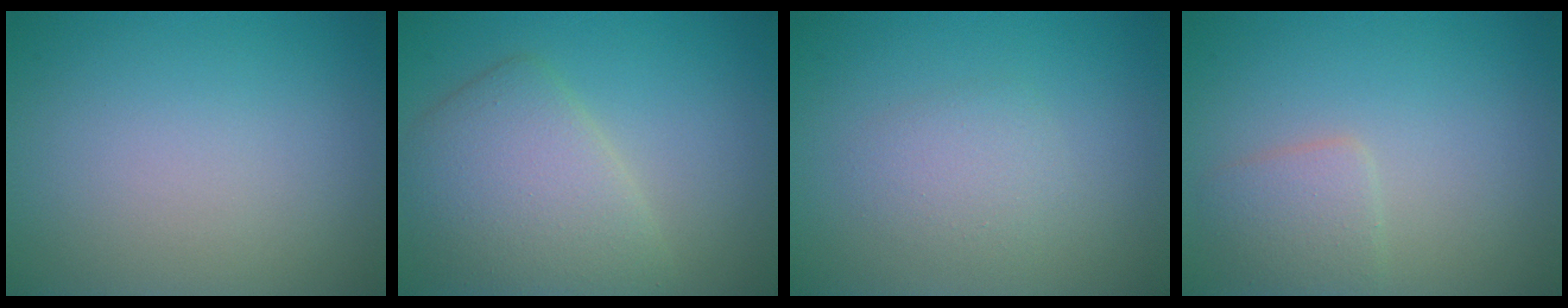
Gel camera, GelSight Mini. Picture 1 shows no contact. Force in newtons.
{"total": 5.8, "press": 5.8, "slide": 0.2}
{"total": 1.9, "press": 1.9, "slide": 0.0}
{"total": 2.2, "press": 2.2, "slide": 0.1}